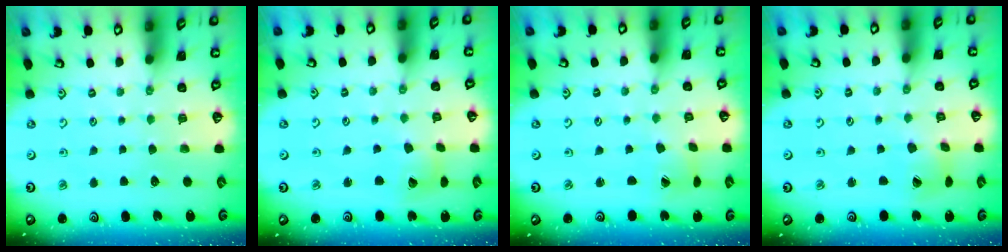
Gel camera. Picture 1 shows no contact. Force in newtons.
{"total": 6.6, "press": 6.6, "slide": 0.8}
{"total": 2.6, "press": 2.6, "slide": 0.3}
{"total": 4.3, "press": 4.3, "slide": 0.4}